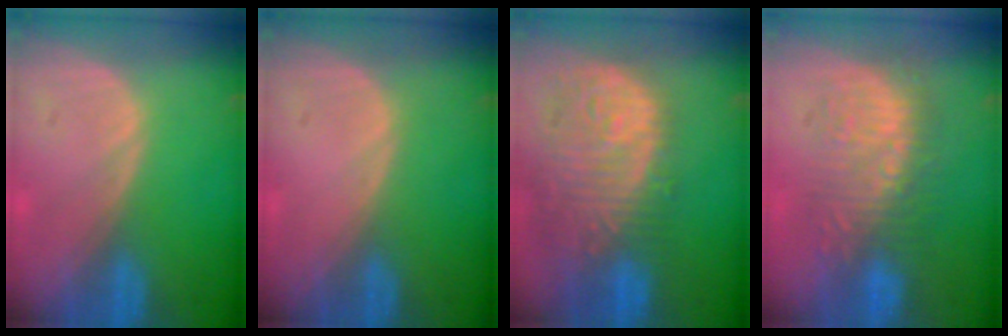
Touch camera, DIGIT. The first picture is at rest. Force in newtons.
{"total": 0.0}
{"total": 13.8, "press": 11.5, "slide": 7.7}
{"total": 8.6, "press": 8.5, "slide": 1.5}